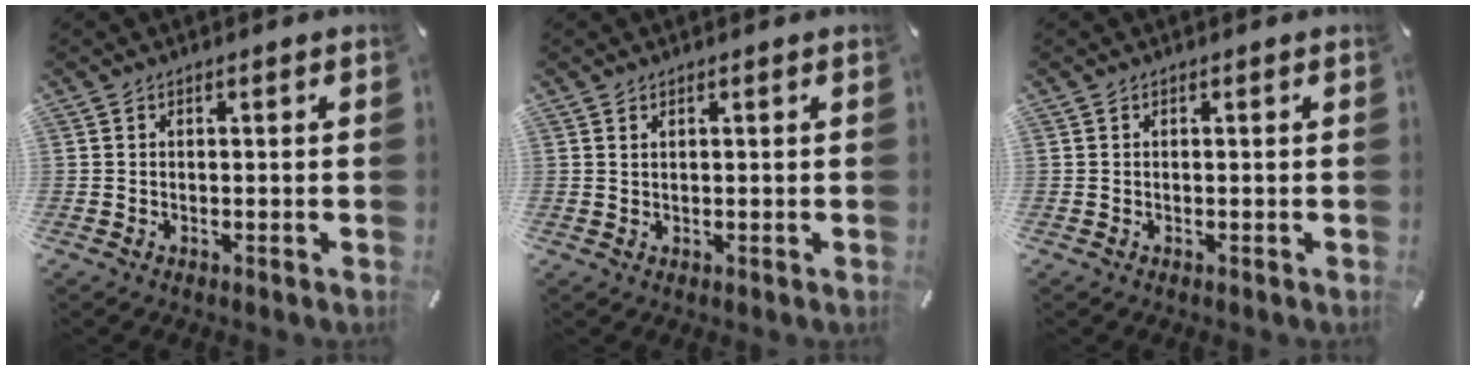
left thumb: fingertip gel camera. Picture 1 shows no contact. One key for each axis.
{"total": 0.9, "fx": 0.7, "fy": 0.2, "fz": 0.6, "tx": -0.011, "ty": -0.002, "tz": 0.013}
{"total": 0.0}